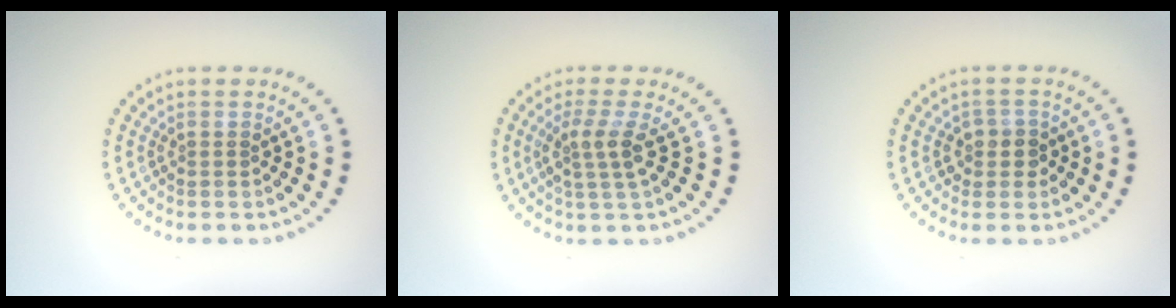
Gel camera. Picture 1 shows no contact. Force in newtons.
{"total": 2.7, "press": 2.0, "slide": 1.9}
{"total": 1.8, "press": 1.7, "slide": 0.8}